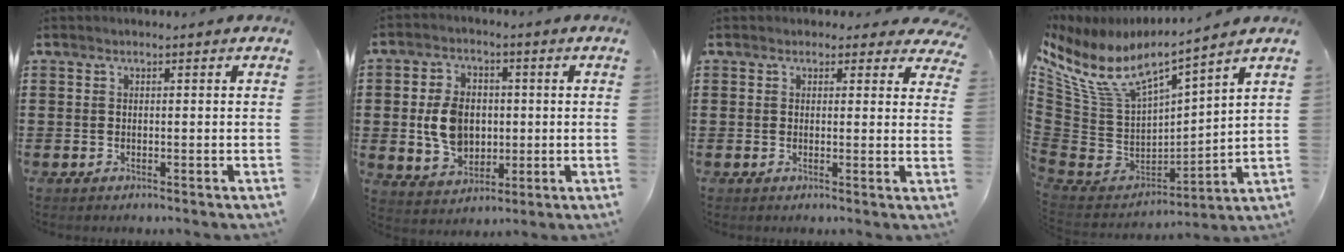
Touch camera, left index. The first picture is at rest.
{"total": 8.1, "force": [0.1, 6.1, 5.4], "torque": [-0.123, 0.008, 0.000]}
{"total": 1.9, "force": [1.5, 1.0, 0.6], "torque": [-0.003, 0.000, 0.024]}
{"total": 8.6, "force": [6.1, 2.5, 5.5], "torque": [-0.138, -0.050, 0.105]}